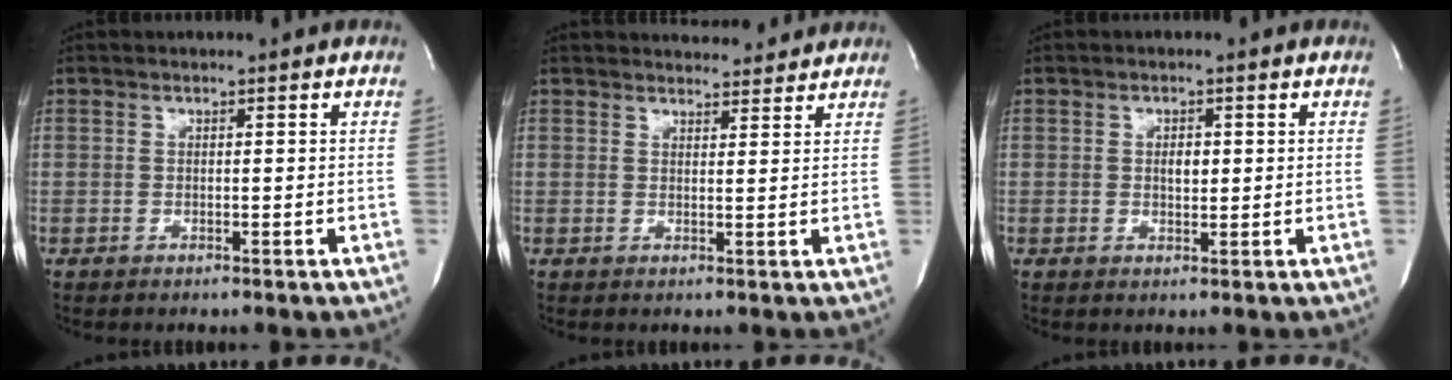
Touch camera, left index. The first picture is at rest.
{"total": 5.3, "force": [5.2, 1.1, 0.6], "torque": [-0.004, 0.005, 0.057]}
{"total": 1.6, "force": [0.0, 0.9, 1.3], "torque": [-0.021, -0.003, -0.002]}